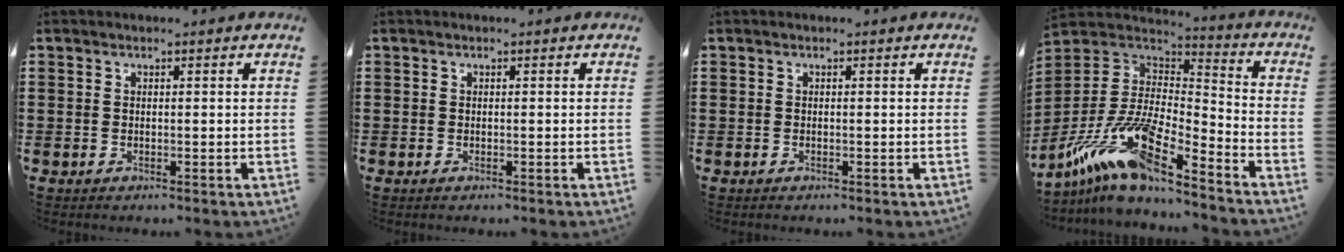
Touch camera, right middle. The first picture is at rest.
{"total": 0.0}
{"total": 0.0}
{"total": 14.4, "force": [-10.4, 3.2, 9.4], "torque": [-0.212, 0.003, -0.207]}